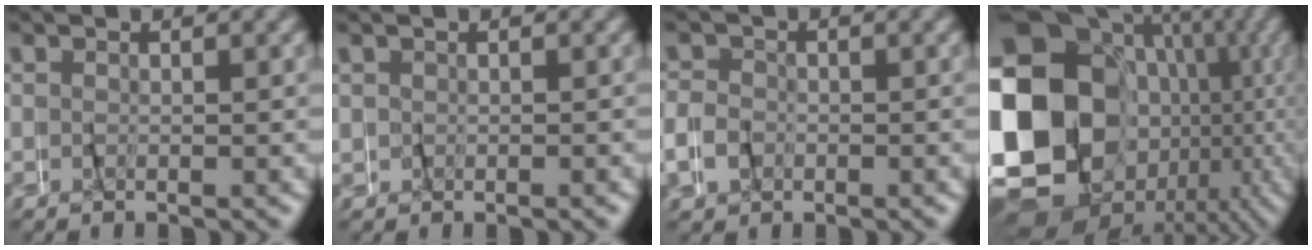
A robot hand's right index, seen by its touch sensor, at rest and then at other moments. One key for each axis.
{"total": 0.6, "fx": 0.2, "fy": 0.1, "fz": -0.5, "tx": 0.005, "ty": 0.005, "tz": 0.001}
{"total": 2.2, "fx": -1.1, "fy": 1.9, "fz": -0.3, "tx": 0.004, "ty": 0.009, "tz": -0.025}
{"total": 23.2, "fx": -3.6, "fy": 17.1, "fz": 15.2, "tx": -0.266, "ty": -0.050, "tz": -0.041}